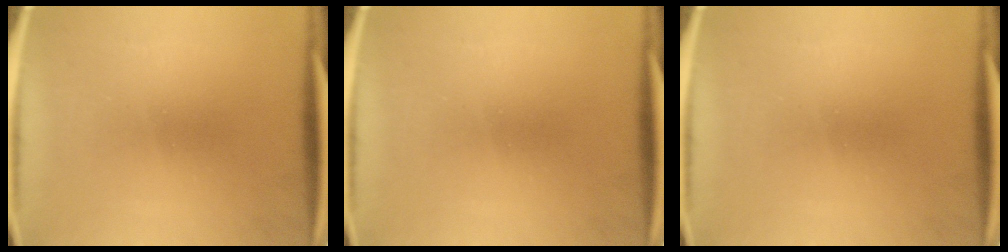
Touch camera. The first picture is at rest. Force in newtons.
{"total": 0.0}
{"total": 0.0}